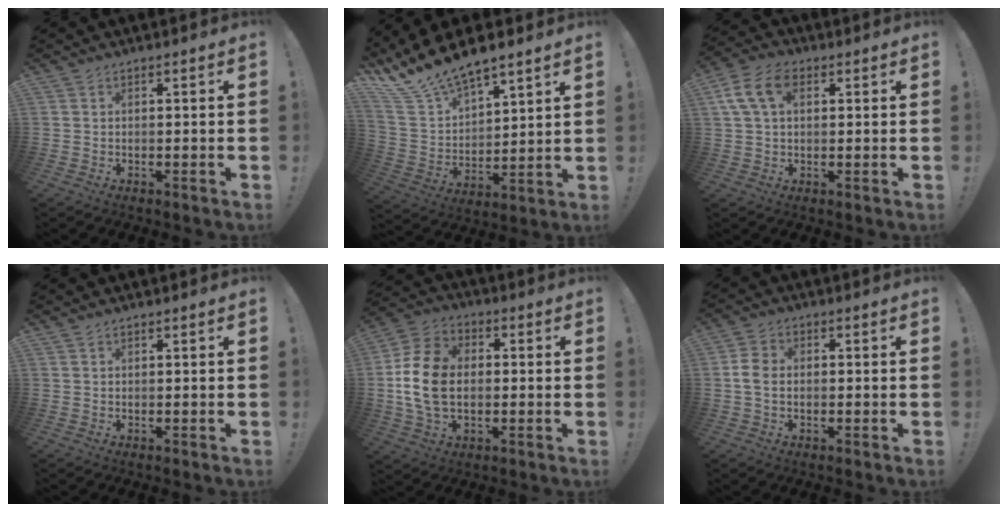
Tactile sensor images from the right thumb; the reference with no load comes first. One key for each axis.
{"total": 14.2, "fx": 12.5, "fy": 4.8, "fz": 4.9, "tx": -0.120, "ty": -0.095, "tz": 0.233}
{"total": 10.6, "fx": 3.4, "fy": 6.7, "fz": 7.5, "tx": -0.141, "ty": 0.005, "tz": 0.065}
{"total": 0.5, "fx": 0.4, "fy": 0.2, "fz": 0.2, "tx": -0.001, "ty": -0.001, "tz": 0.008}
{"total": 16.0, "fx": -0.8, "fy": 11.5, "fz": 11.2, "tx": -0.207, "ty": 0.018, "tz": -0.013}
{"total": 5.5, "fx": -0.4, "fy": 4.0, "fz": 3.7, "tx": -0.068, "ty": 0.011, "tz": -0.008}